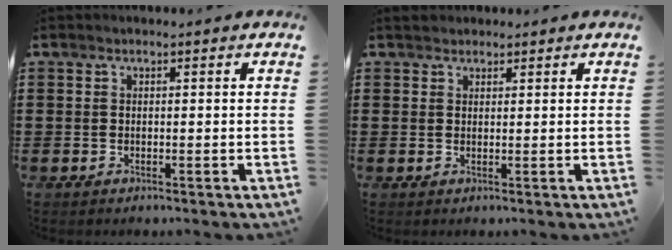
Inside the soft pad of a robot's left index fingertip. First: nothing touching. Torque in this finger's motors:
{"motor_torque": [-0.16, -0.36, -0.01, 0.00]}